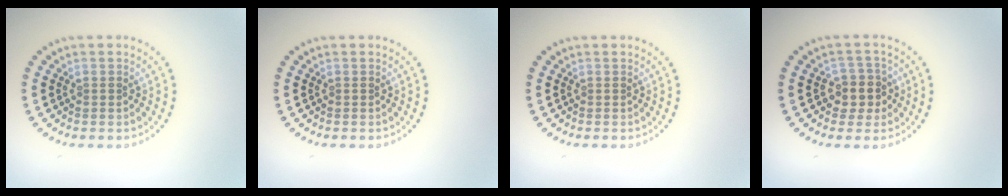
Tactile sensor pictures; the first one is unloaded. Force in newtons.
{"total": 0.0}
{"total": 0.0}
{"total": 2.6, "press": 2.3, "slide": 1.1}